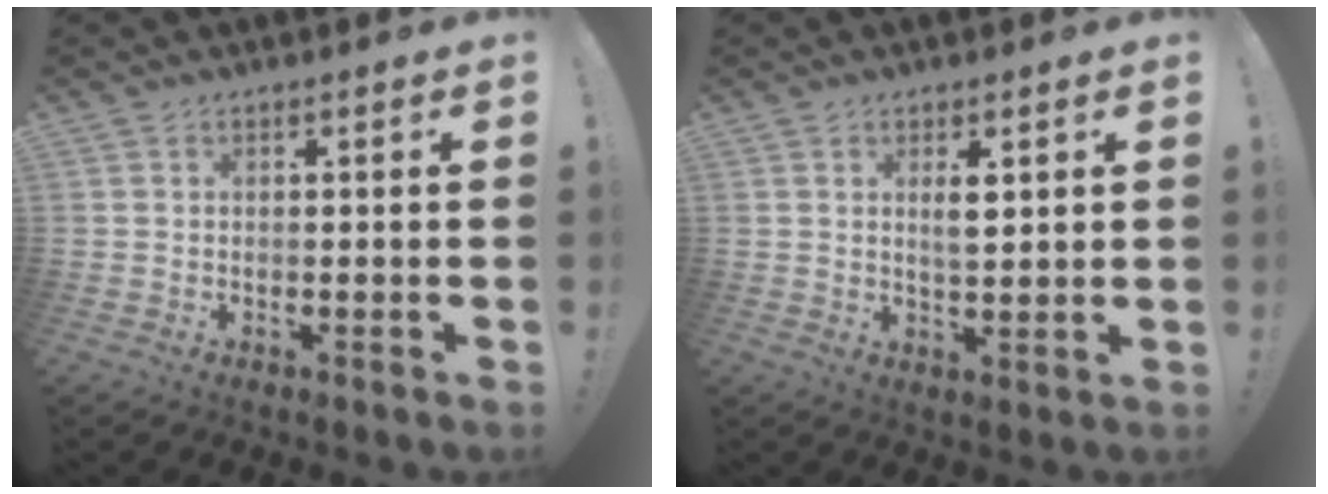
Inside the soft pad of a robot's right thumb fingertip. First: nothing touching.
{"total": 4.4, "force": [1.7, 1.6, 3.8], "torque": [-0.060, -0.010, 0.025]}